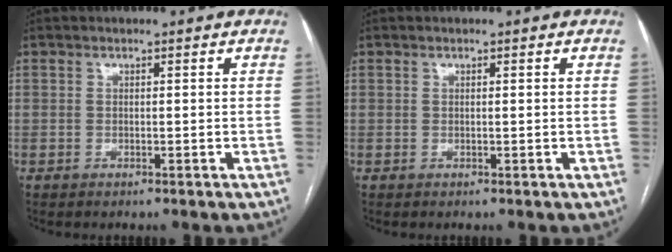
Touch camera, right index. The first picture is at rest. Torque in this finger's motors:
{"motor_torque": [0.18, 0.07, 0.03, 0.01]}